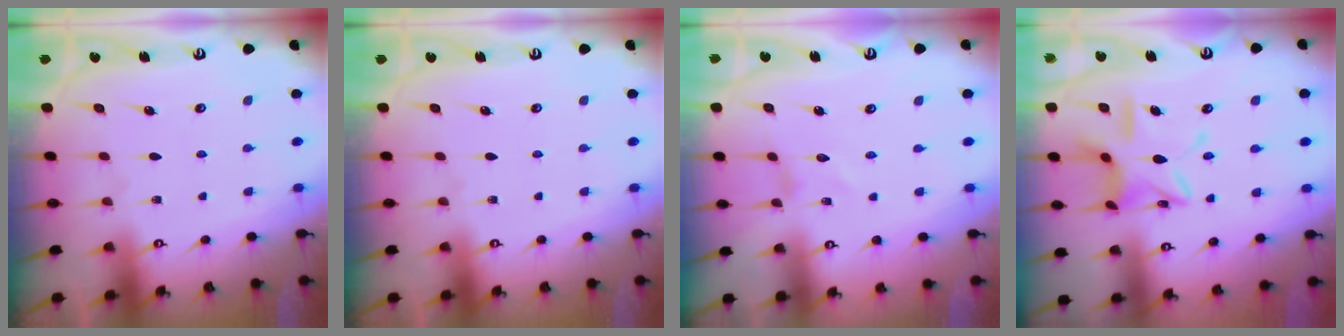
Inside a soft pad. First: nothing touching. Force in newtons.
{"total": 0.0}
{"total": 0.0}
{"total": 11.9, "press": 11.8, "slide": 0.9}